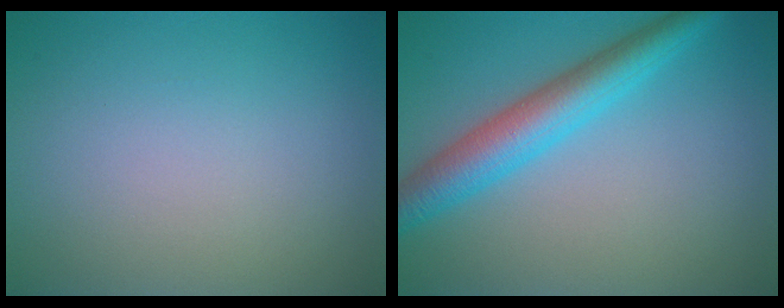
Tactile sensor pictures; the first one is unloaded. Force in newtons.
{"total": 5.3, "press": 5.3, "slide": 0.2}